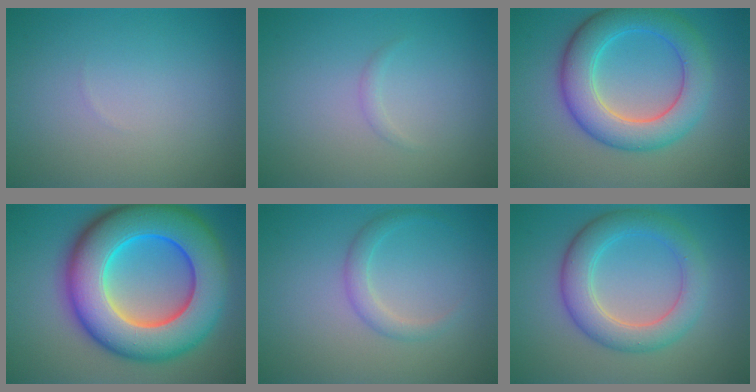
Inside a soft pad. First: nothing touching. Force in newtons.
{"total": 0.6, "press": 0.6, "slide": 0.0}
{"total": 7.1, "press": 7.1, "slide": 0.1}
{"total": 14.6, "press": 14.6, "slide": 0.3}
{"total": 1.8, "press": 1.8, "slide": 0.2}
{"total": 5.3, "press": 5.3, "slide": 0.1}